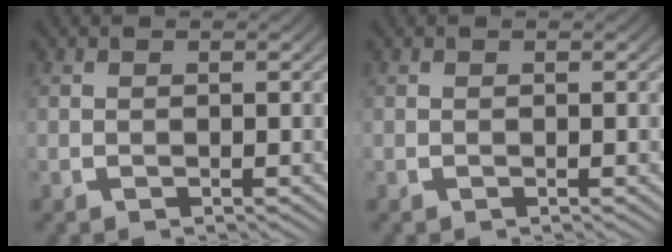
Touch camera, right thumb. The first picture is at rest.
{"total": 0.0}